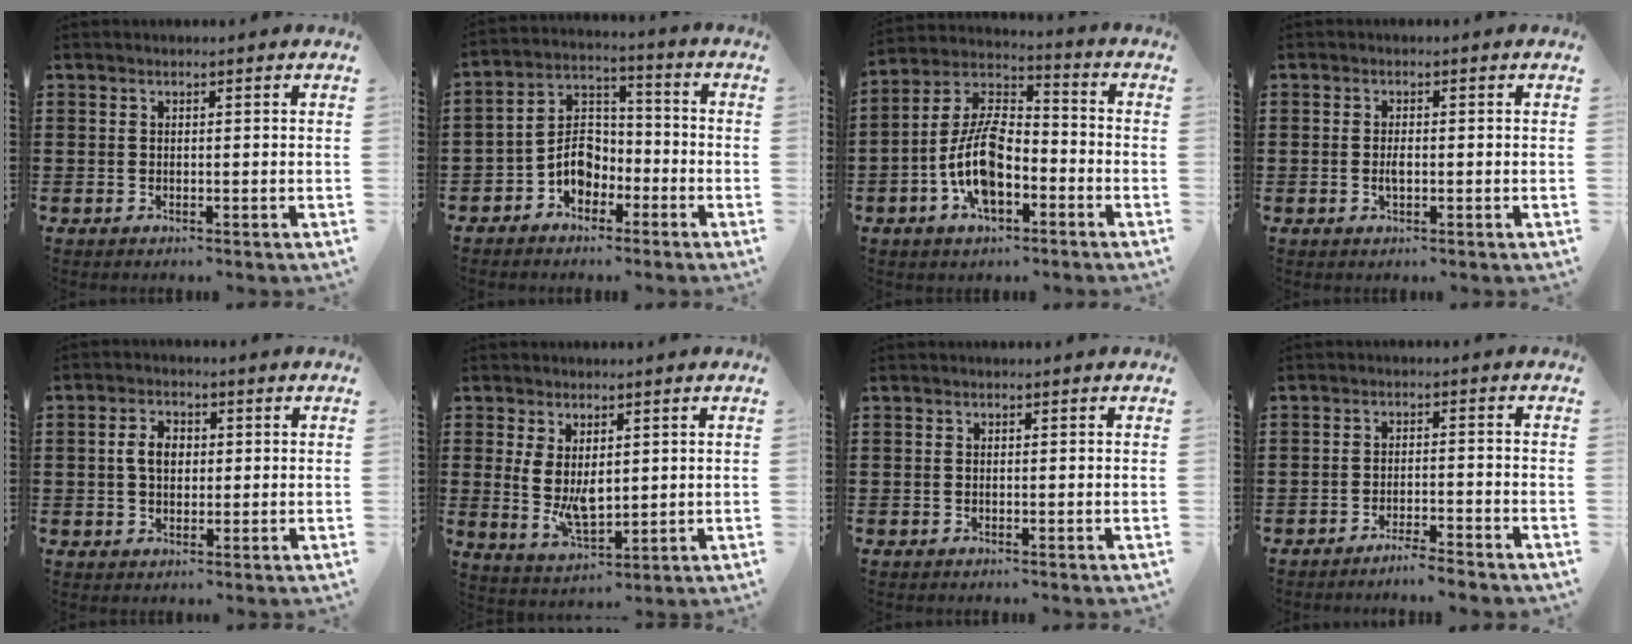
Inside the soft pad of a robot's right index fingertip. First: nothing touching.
{"total": 6.2, "force": [-2.9, 4.5, 3.2], "torque": [-0.077, 0.009, -0.059]}
{"total": 10.7, "force": [-4.0, 5.2, 8.4], "torque": [-0.204, -0.002, -0.080]}
{"total": 1.9, "force": [-0.3, 0.7, 1.7], "torque": [-0.033, -0.001, -0.005]}
{"total": 3.9, "force": [0.3, 2.6, 2.8], "torque": [-0.062, 0.012, 0.003]}
{"total": 5.5, "force": [1.1, 2.9, 4.5], "torque": [-0.079, -0.006, 0.020]}
{"total": 0.0}
{"total": 3.0, "force": [-2.9, -0.4, 0.7], "torque": [-0.015, -0.001, -0.059]}